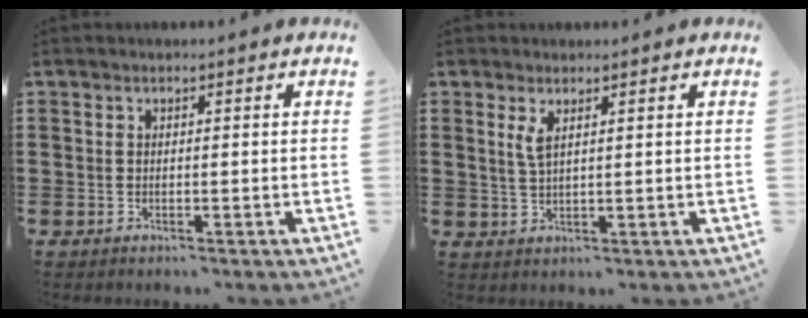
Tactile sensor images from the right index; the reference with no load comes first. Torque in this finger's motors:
{"motor_torque": [0.67, 0.35, 0.11, 0.06]}